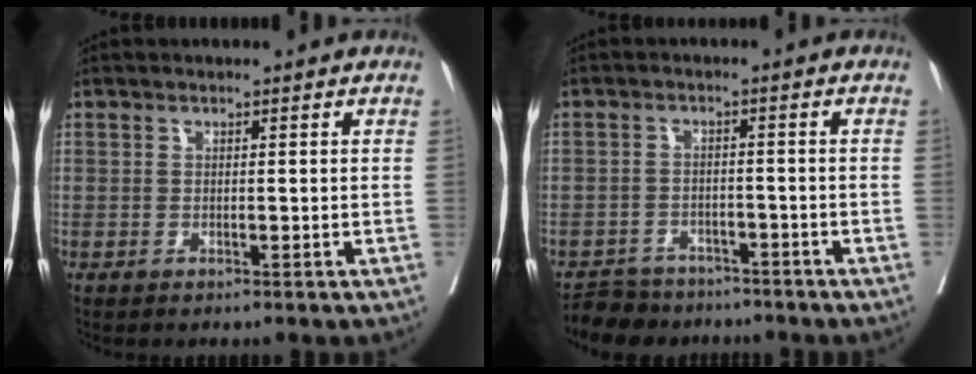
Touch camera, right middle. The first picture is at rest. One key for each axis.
{"total": 6.5, "fx": -5.8, "fy": 2.9, "fz": 0.4, "tx": 0.000, "ty": 0.000, "tz": -0.091}